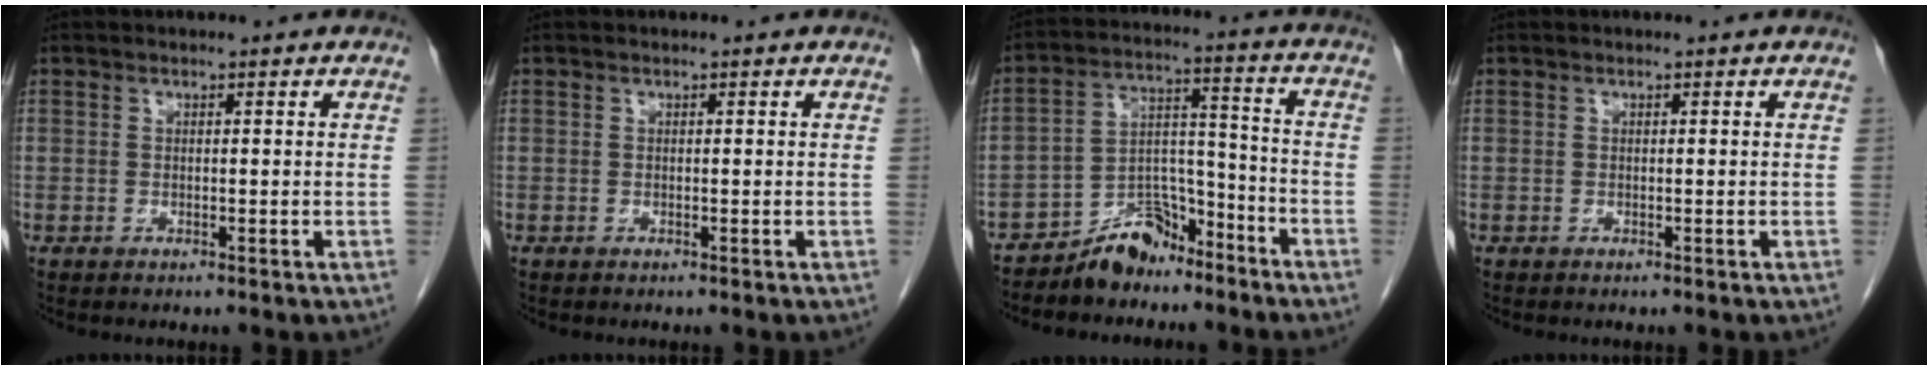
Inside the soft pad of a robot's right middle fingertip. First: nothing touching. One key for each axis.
{"total": 0.0}
{"total": 8.0, "fx": -6.8, "fy": 3.6, "fz": 2.3, "tx": -0.038, "ty": 0.029, "tz": -0.123}
{"total": 0.0}